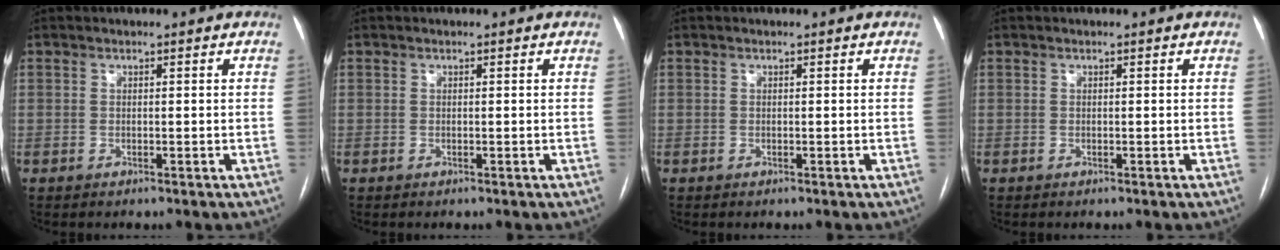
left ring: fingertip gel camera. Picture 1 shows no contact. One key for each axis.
{"total": 0.0}
{"total": 0.0}
{"total": 0.0}